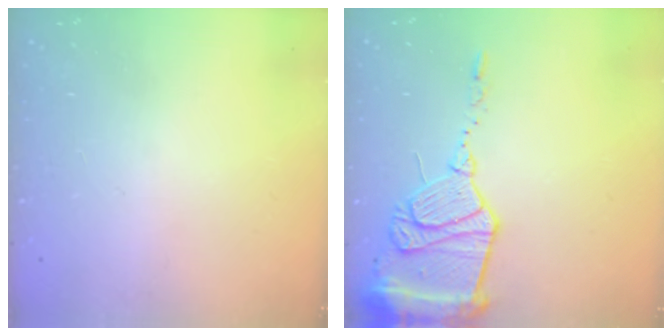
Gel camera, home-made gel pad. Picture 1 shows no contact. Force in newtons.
{"total": 17.8, "press": 17.7, "slide": 1.5}